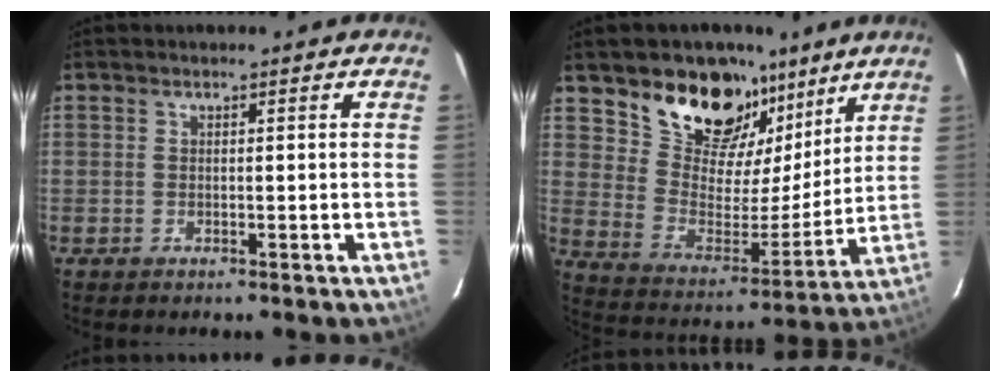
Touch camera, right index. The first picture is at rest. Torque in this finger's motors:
{"motor_torque": [1.08, 1.06, 0.46, 0.08]}